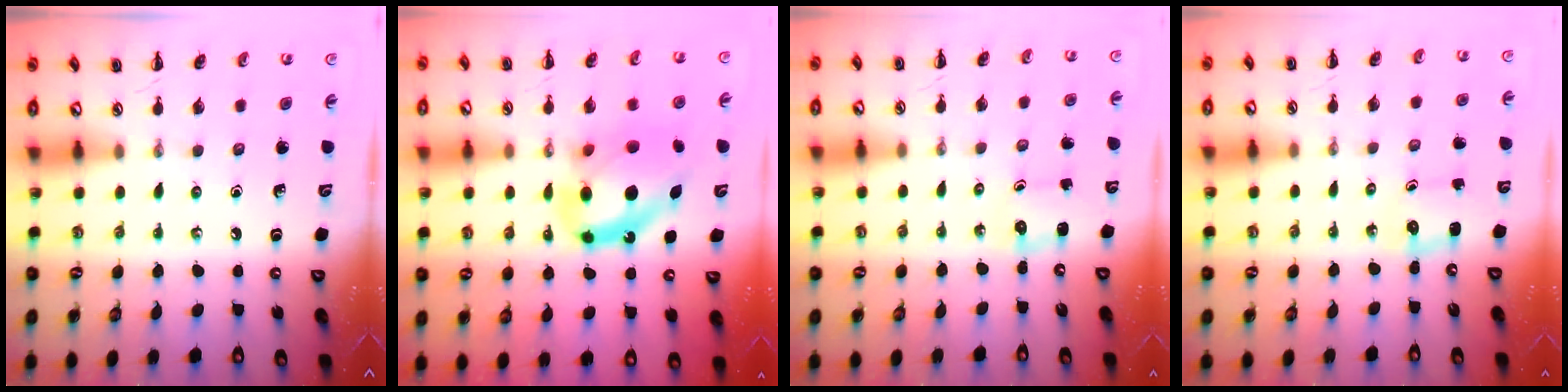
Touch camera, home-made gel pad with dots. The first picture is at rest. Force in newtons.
{"total": 14.3, "press": 13.9, "slide": 3.6}
{"total": 0.9, "press": 0.9, "slide": 0.3}
{"total": 1.8, "press": 1.7, "slide": 0.6}